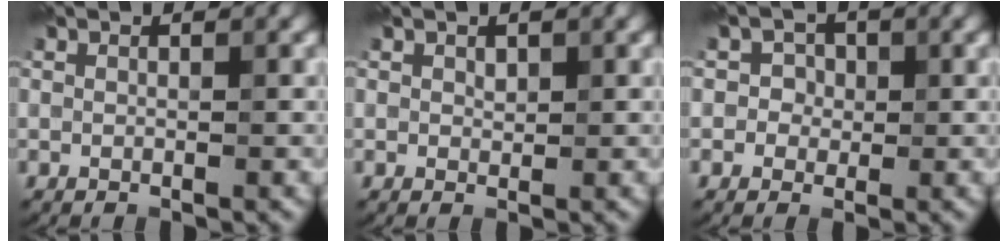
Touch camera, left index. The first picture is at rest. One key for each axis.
{"total": 0.7, "fx": 0.5, "fy": 0.6, "fz": 0.1, "tx": -0.001, "ty": 0.005, "tz": 0.007}
{"total": 2.2, "fx": 0.1, "fy": 2.1, "fz": 0.5, "tx": 0.014, "ty": 0.011, "tz": -0.019}